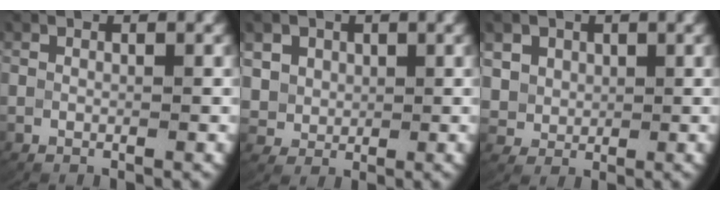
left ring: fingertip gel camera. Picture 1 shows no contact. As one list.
[{"total": 5.2, "force": [1.3, 4.6, 2.1], "torque": [-0.058, -0.014, 0.031]}, {"total": 4.6, "force": [1.3, 4.0, 1.9], "torque": [-0.054, -0.015, 0.033]}]